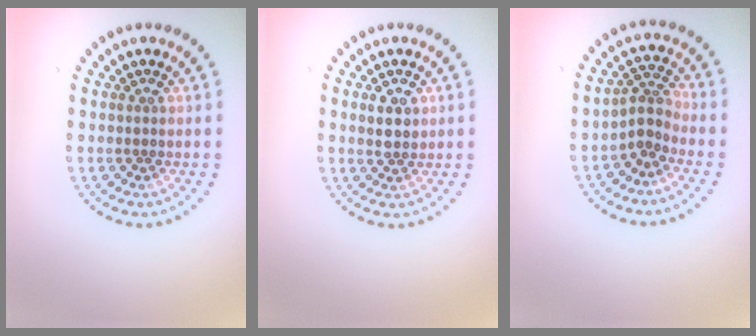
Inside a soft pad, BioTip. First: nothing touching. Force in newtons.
{"total": 2.1, "press": 2.0, "slide": 0.7}
{"total": 2.3, "press": 1.6, "slide": 1.7}